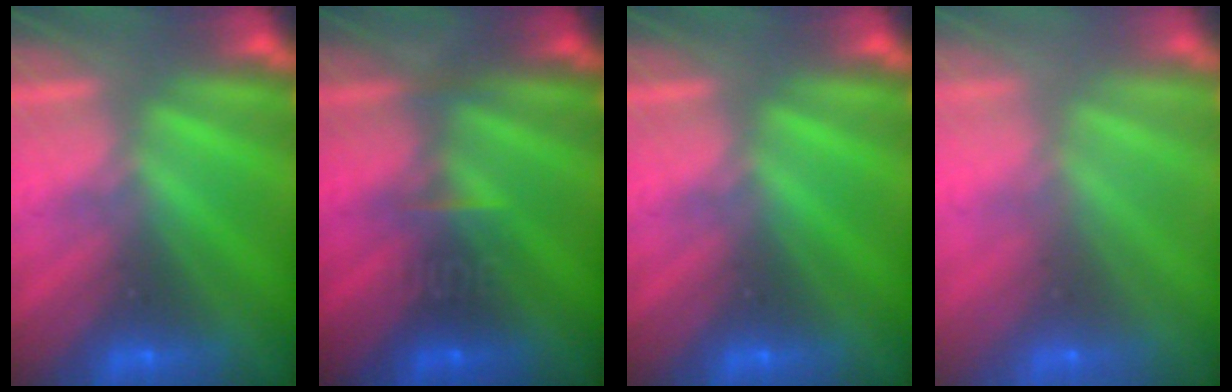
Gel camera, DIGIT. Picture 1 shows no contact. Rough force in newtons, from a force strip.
{"total": 4.6}
{"total": 0.0}
{"total": 8.6}